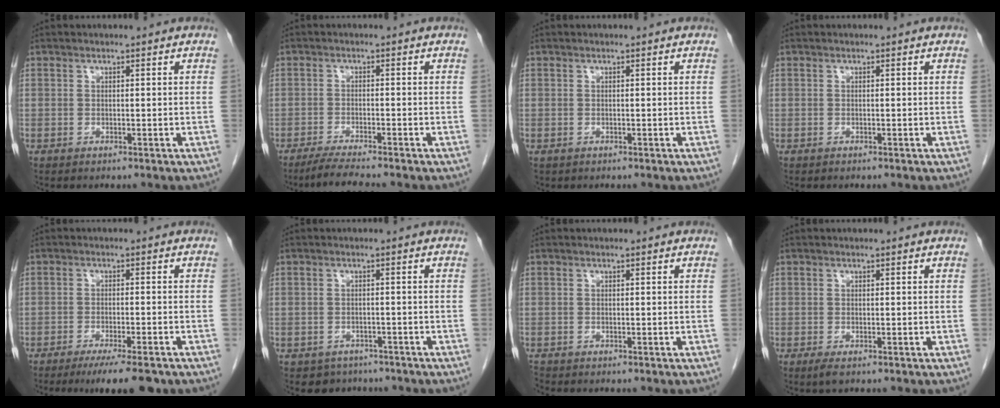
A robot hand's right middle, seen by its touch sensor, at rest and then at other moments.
{"total": 5.1, "force": [-4.4, -0.4, 2.5], "torque": [-0.044, -0.017, -0.075]}
{"total": 0.0}
{"total": 0.0}
{"total": 8.3, "force": [-6.4, 1.0, 5.3], "torque": [-0.068, -0.015, -0.093]}
{"total": 3.7, "force": [-2.8, 2.4, 0.0], "torque": [-0.002, 0.008, -0.038]}
{"total": 0.6, "force": [-0.6, 0.1, 0.0], "torque": [-0.004, -0.002, -0.014]}
{"total": 1.4, "force": [-0.9, 0.4, 1.0], "torque": [-0.022, -0.004, -0.012]}